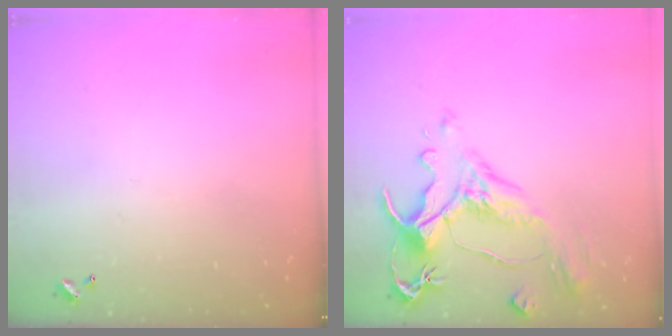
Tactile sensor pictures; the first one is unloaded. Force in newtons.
{"total": 1.6, "press": 0.3, "slide": 1.5}